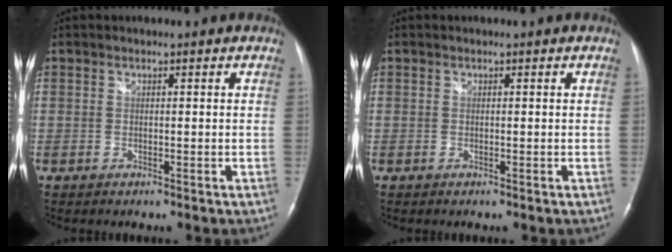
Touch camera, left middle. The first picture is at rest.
{"total": 0.0}